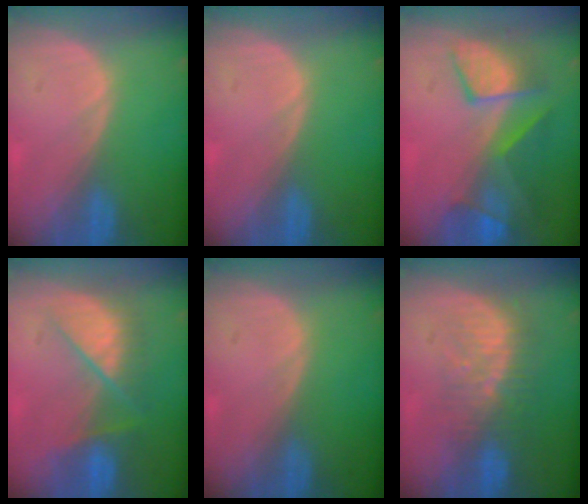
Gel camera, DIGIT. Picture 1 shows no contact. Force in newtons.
{"total": 0.0}
{"total": 9.3, "press": 8.4, "slide": 4.0}
{"total": 7.2, "press": 7.2, "slide": 0.6}
{"total": 0.0}
{"total": 8.3, "press": 7.7, "slide": 3.0}